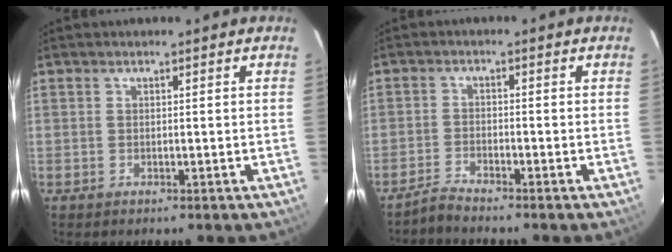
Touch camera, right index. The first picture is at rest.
{"total": 2.9, "force": [-2.8, -0.2, 0.6], "torque": [-0.029, -0.001, -0.059]}